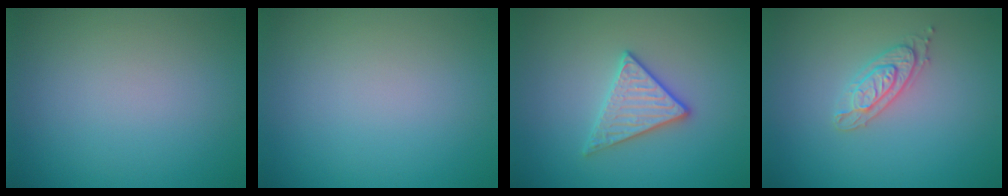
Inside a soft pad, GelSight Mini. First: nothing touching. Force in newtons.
{"total": 0.0}
{"total": 2.8, "press": 2.7, "slide": 0.6}
{"total": 2.3, "press": 2.2, "slide": 0.5}